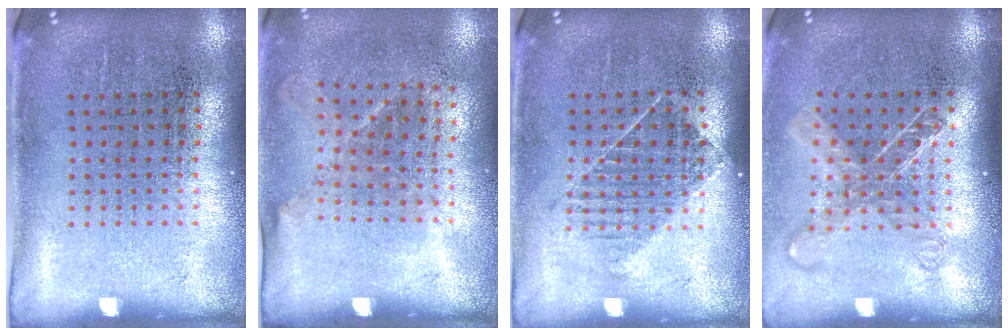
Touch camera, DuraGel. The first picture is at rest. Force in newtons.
{"total": 1.2, "press": 0.9, "slide": 0.9}
{"total": 1.1, "press": 0.9, "slide": 0.7}
{"total": 1.5, "press": 1.2, "slide": 0.8}